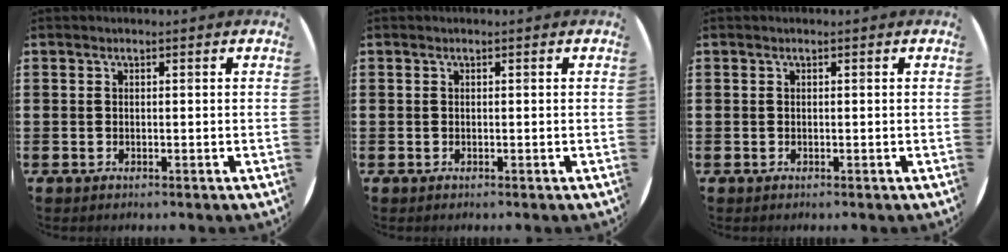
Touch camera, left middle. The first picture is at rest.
{"total": 0.0}
{"total": 0.0}